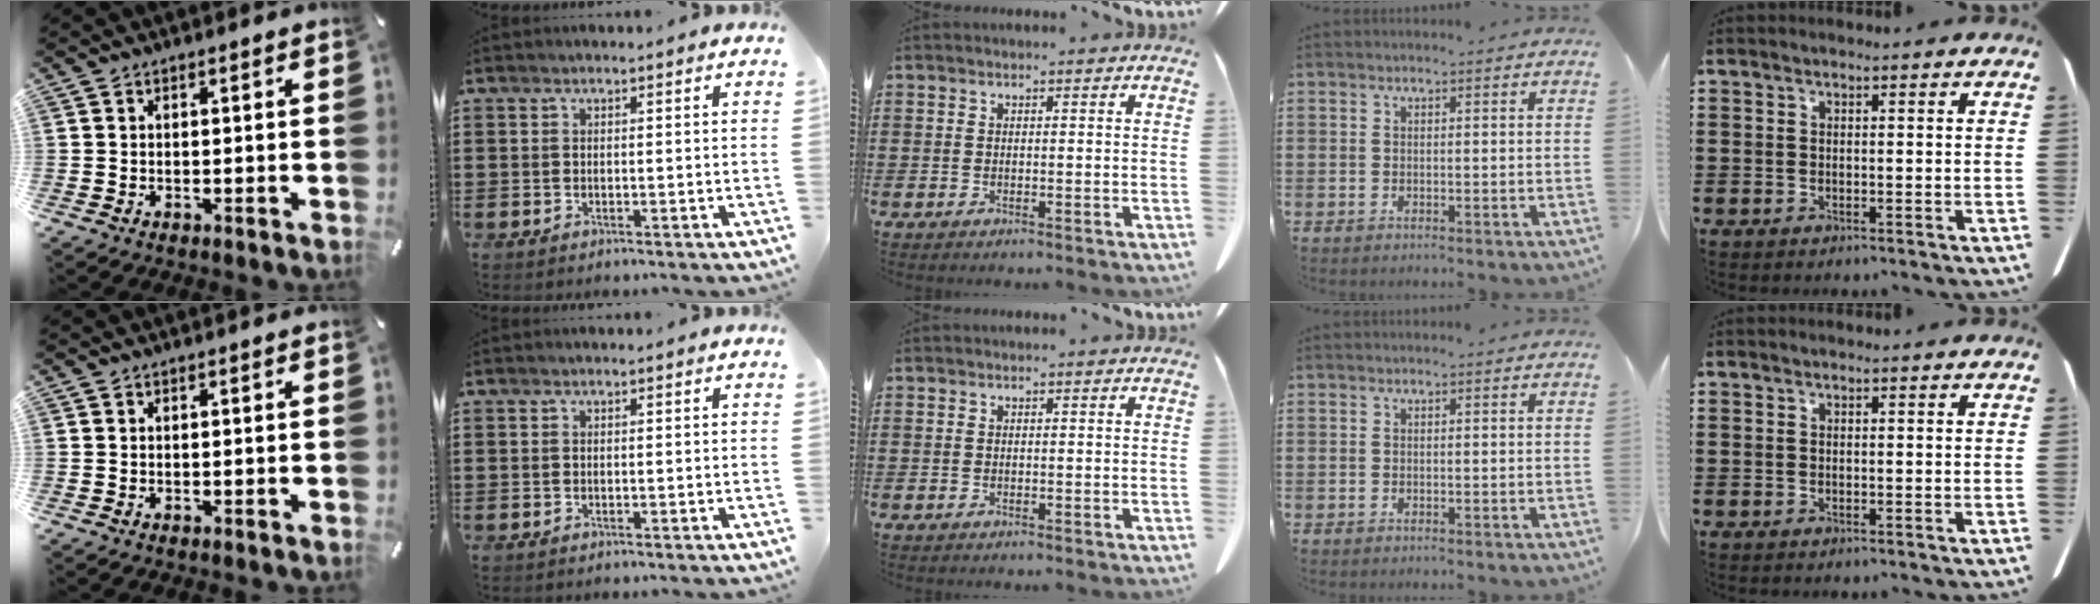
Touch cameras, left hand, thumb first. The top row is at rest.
{}